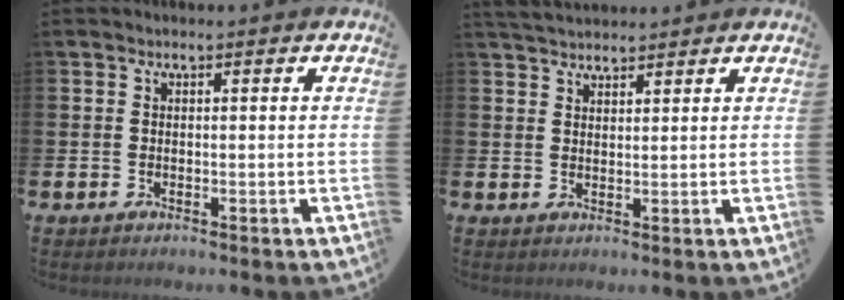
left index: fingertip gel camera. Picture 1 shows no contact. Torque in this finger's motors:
{"motor_torque": [-0.08, -0.13, 0.32, 0.11]}